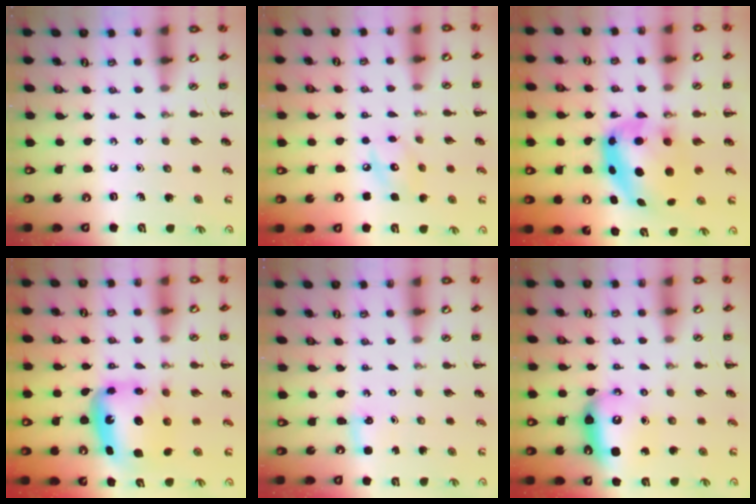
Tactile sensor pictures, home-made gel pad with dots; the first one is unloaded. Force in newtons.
{"total": 8.1, "press": 8.1, "slide": 0.6}
{"total": 8.3, "press": 8.1, "slide": 1.9}
{"total": 7.4, "press": 7.3, "slide": 1.3}
{"total": 2.5, "press": 2.4, "slide": 0.8}
{"total": 8.4, "press": 8.4, "slide": 0.9}